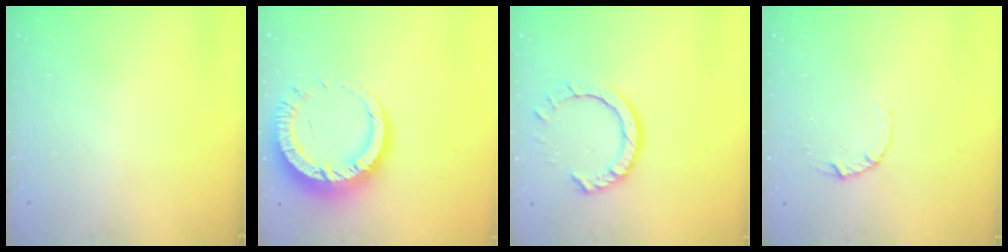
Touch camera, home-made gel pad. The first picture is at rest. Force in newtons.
{"total": 15.0, "press": 15.0, "slide": 1.4}
{"total": 8.9, "press": 8.8, "slide": 0.8}
{"total": 3.2, "press": 3.2, "slide": 0.4}